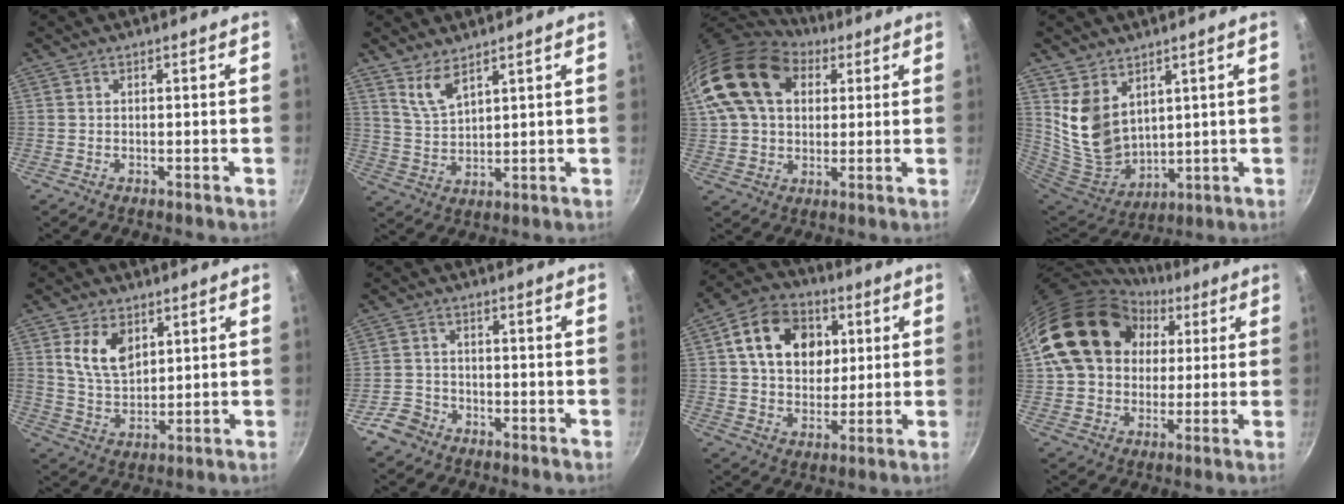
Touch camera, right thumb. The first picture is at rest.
{"total": 5.7, "force": [4.2, 1.9, 3.3], "torque": [-0.060, -0.035, 0.090]}
{"total": 21.2, "force": [7.4, 14.5, 13.5], "torque": [-0.249, 0.011, 0.127]}
{"total": 12.1, "force": [5.6, 8.4, 6.7], "torque": [-0.109, -0.057, 0.129]}
{"total": 9.3, "force": [3.5, 6.1, 6.1], "torque": [-0.096, -0.021, 0.071]}
{"total": 4.8, "force": [-3.1, 3.5, 1.4], "torque": [-0.018, 0.035, -0.055]}
{"total": 16.3, "force": [4.5, 12.4, 9.6], "torque": [-0.127, 0.007, 0.067]}
{"total": 21.3, "force": [6.7, 16.4, 11.8], "torque": [-0.176, 0.017, 0.118]}